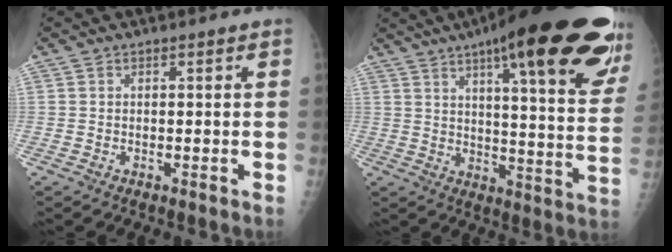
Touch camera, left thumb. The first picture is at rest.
{"total": 31.1, "force": [18.8, 6.6, 23.8], "torque": [-0.253, -0.047, 0.248]}